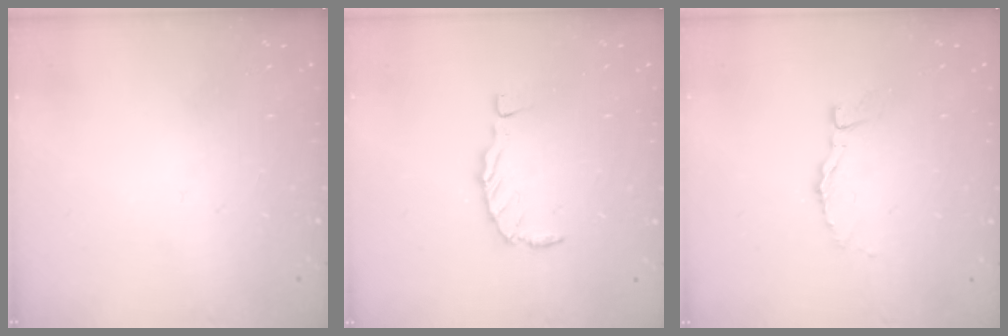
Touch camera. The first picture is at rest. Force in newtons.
{"total": 0.0}
{"total": 5.1, "press": 5.1, "slide": 0.2}